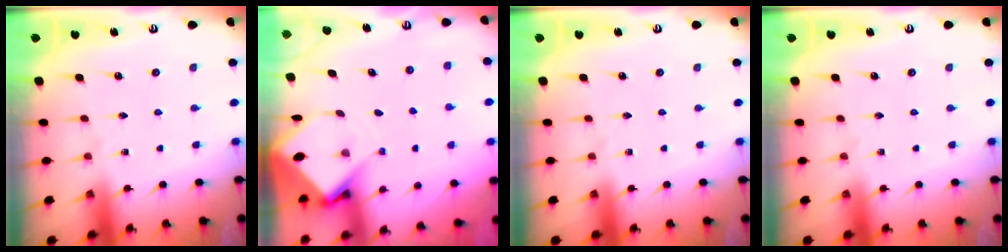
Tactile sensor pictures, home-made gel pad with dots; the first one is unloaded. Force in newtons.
{"total": 4.8, "press": 4.8, "slide": 0.3}
{"total": 0.0}
{"total": 0.0}